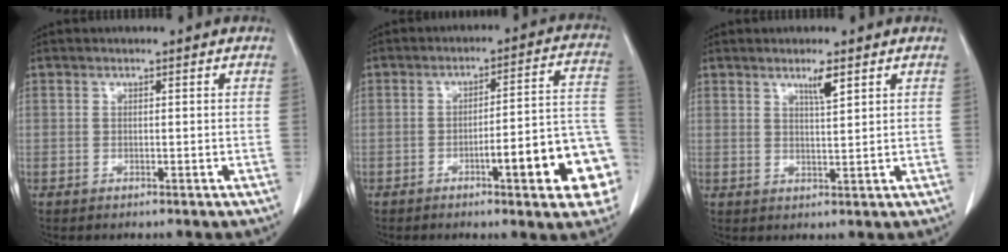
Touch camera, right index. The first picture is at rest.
{"total": 14.0, "force": [-5.1, 1.8, 12.9], "torque": [-0.112, 0.033, -0.060]}
{"total": 2.9, "force": [1.8, 0.1, 2.3], "torque": [-0.042, -0.004, 0.033]}